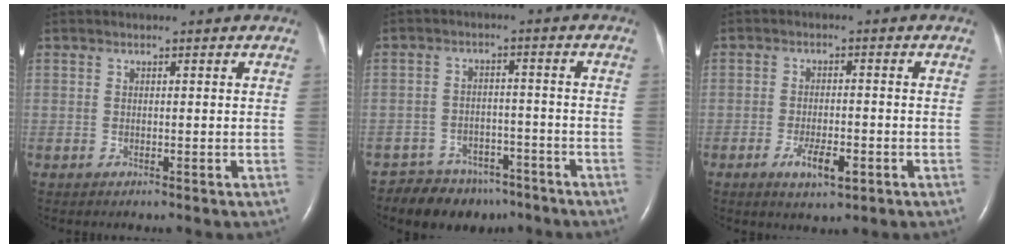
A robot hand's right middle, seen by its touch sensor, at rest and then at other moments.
{"total": 9.3, "force": [-7.6, 5.1, 1.5], "torque": [-0.013, 0.011, -0.106]}
{"total": 4.8, "force": [-2.2, 1.3, 4.0], "torque": [-0.077, -0.004, -0.033]}